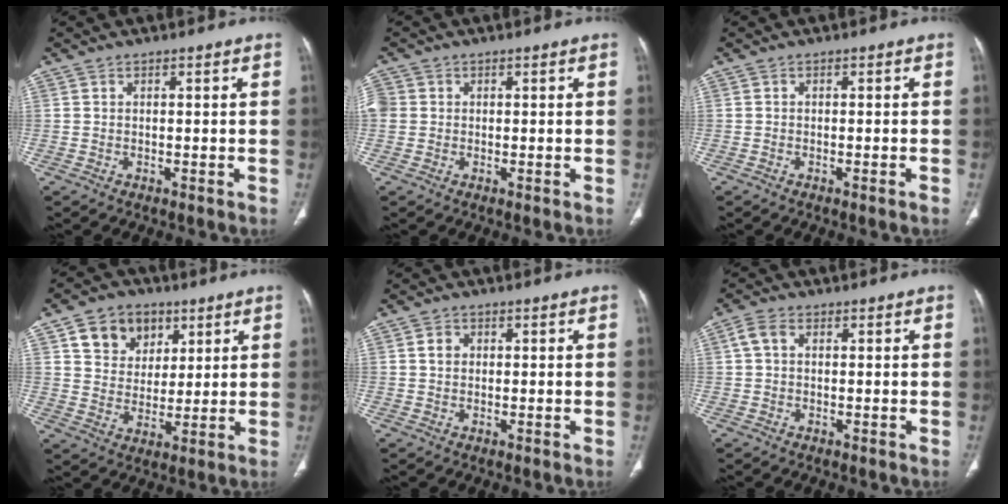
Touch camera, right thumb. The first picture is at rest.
{"total": 4.8, "force": [0.4, 4.3, 2.0], "torque": [-0.050, 0.016, 0.011]}
{"total": 1.1, "force": [-0.6, -0.1, 0.8], "torque": [-0.016, -0.002, -0.010]}
{"total": 10.9, "force": [5.1, 8.6, 4.3], "torque": [-0.037, -0.017, 0.089]}
{"total": 2.1, "force": [0.4, 1.8, 1.0], "torque": [-0.009, 0.004, 0.004]}
{"total": 3.0, "force": [0.6, 2.0, 2.1], "torque": [-0.045, 0.011, 0.011]}